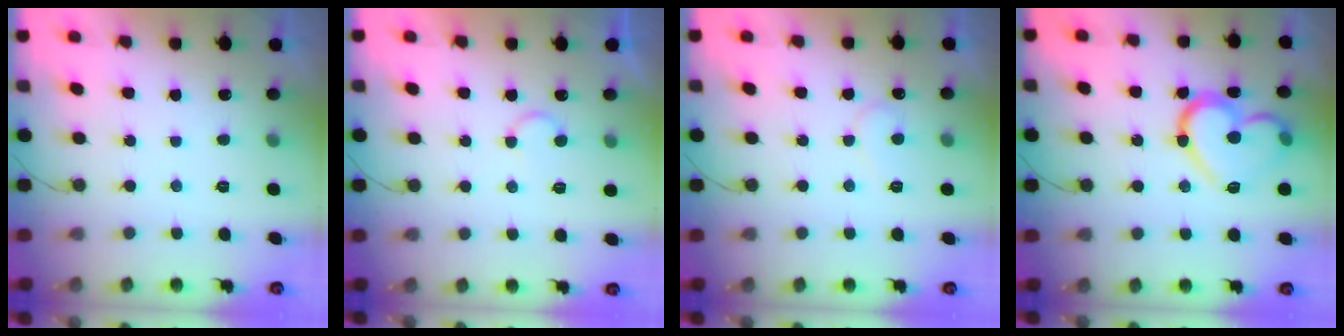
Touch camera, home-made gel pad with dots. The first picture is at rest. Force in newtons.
{"total": 5.0, "press": 5.0, "slide": 0.4}
{"total": 6.3, "press": 6.3, "slide": 0.4}
{"total": 16.6, "press": 16.5, "slide": 1.3}